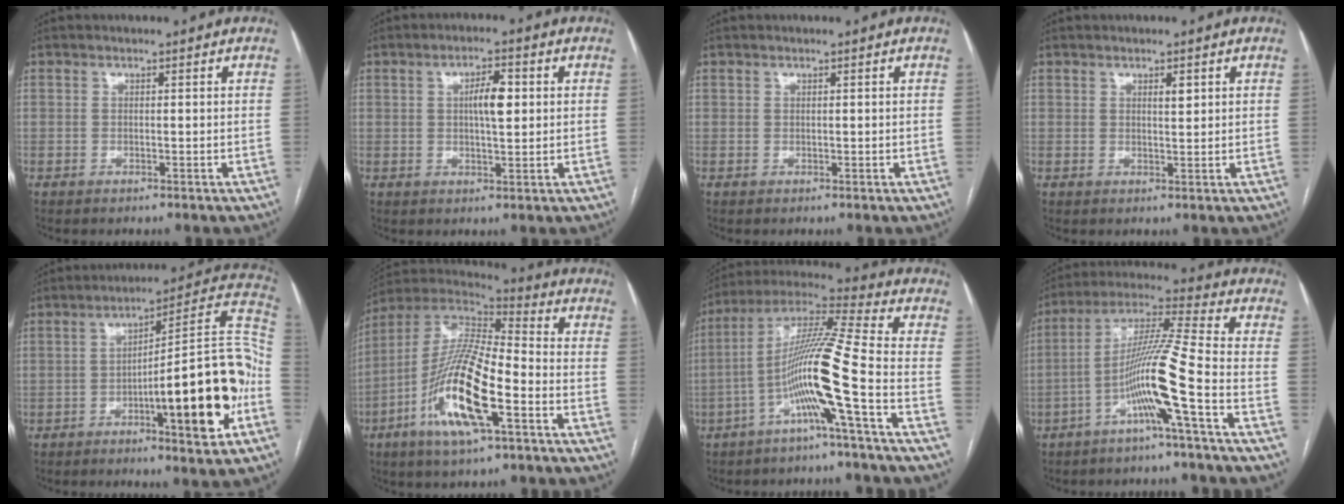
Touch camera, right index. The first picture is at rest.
{"total": 4.8, "force": [0.9, 1.4, 4.5], "torque": [-0.075, 0.007, 0.015]}
{"total": 0.0}
{"total": 1.5, "force": [0.8, 0.5, 1.2], "torque": [-0.019, -0.002, 0.012]}
{"total": 19.2, "force": [-6.3, 2.0, 18.1], "torque": [-0.214, 0.024, -0.085]}
{"total": 17.4, "force": [-6.7, 3.4, 15.7], "torque": [-0.319, -0.011, -0.125]}
{"total": 13.2, "force": [-4.6, -2.1, 12.1], "torque": [-0.233, 0.008, -0.097]}
{"total": 11.4, "force": [-4.6, -2.0, 10.2], "torque": [-0.199, 0.009, -0.092]}